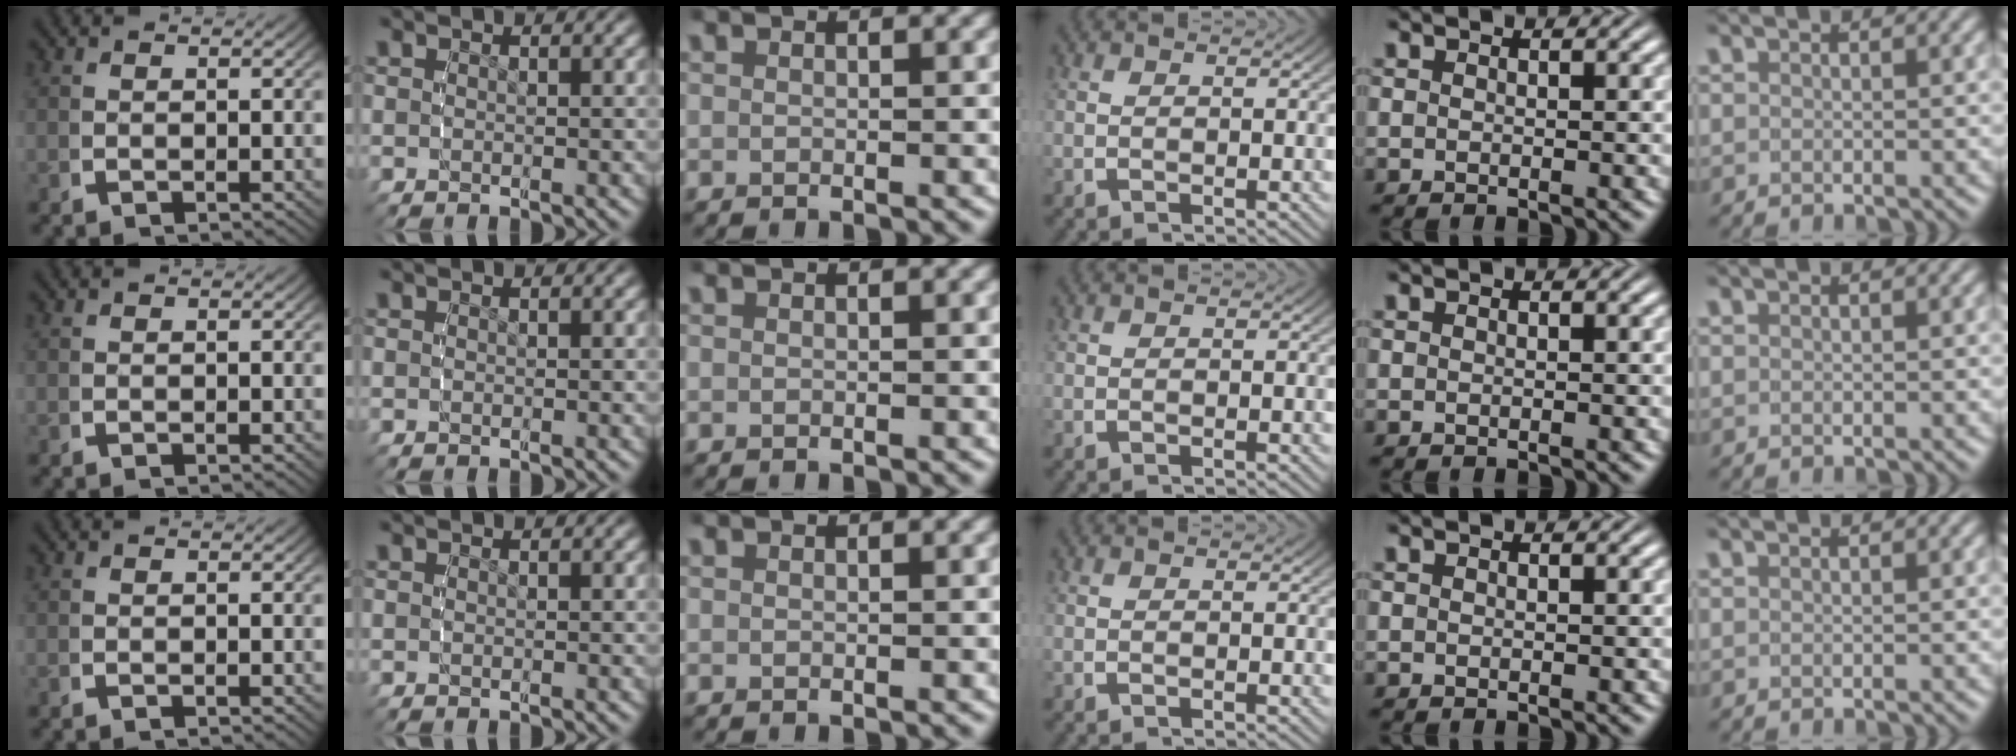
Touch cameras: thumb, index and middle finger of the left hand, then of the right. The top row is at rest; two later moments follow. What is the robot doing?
{"motion": "reach", "object": "paper"}